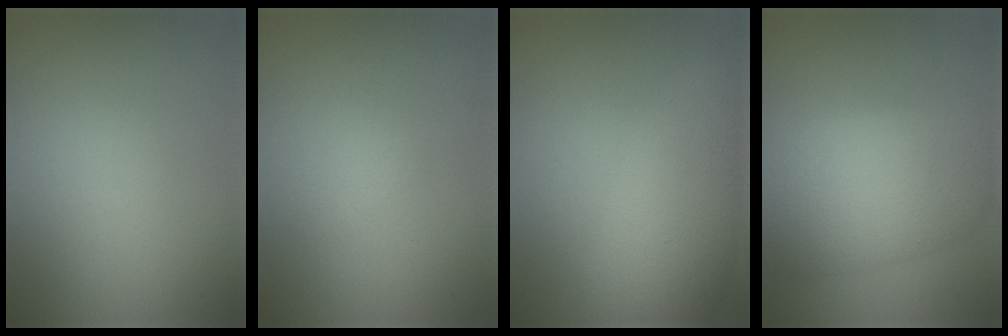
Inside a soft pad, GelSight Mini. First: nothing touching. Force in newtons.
{"total": 0.5, "press": 0.5, "slide": 0.0}
{"total": 7.6, "press": 7.6, "slide": 0.3}
{"total": 9.0, "press": 9.0, "slide": 0.3}